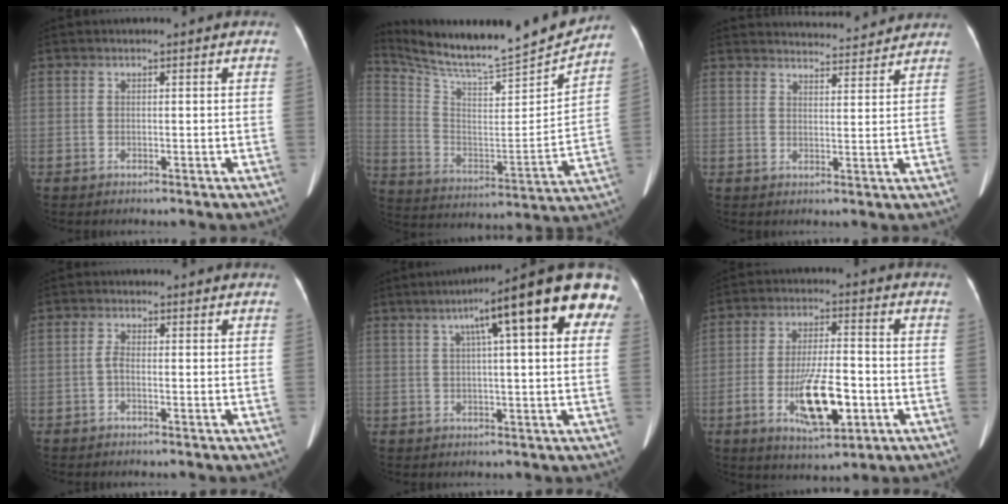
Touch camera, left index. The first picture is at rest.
{"total": 20.5, "force": [19.1, 0.0, 7.3], "torque": [-0.144, -0.052, 0.302]}
{"total": 10.2, "force": [10.0, 1.2, 1.6], "torque": [-0.014, 0.010, 0.121]}
{"total": 1.3, "force": [-0.6, 0.6, 1.1], "torque": [-0.022, 0.001, -0.013]}
{"total": 15.2, "force": [6.5, 1.8, 13.6], "torque": [-0.184, 0.040, 0.081]}
{"total": 11.3, "force": [-3.7, 3.2, 10.2], "torque": [-0.189, -0.007, -0.059]}